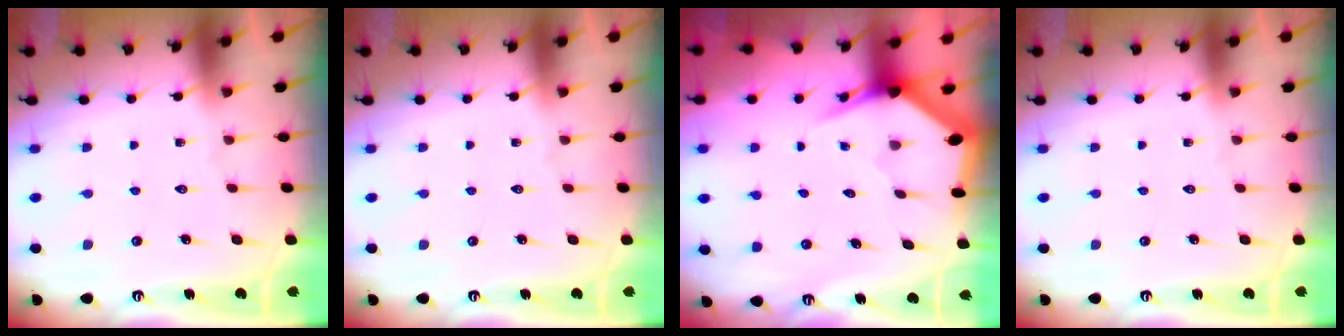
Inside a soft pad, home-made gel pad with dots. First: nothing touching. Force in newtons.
{"total": 0.0}
{"total": 3.8, "press": 3.8, "slide": 0.2}
{"total": 0.0}